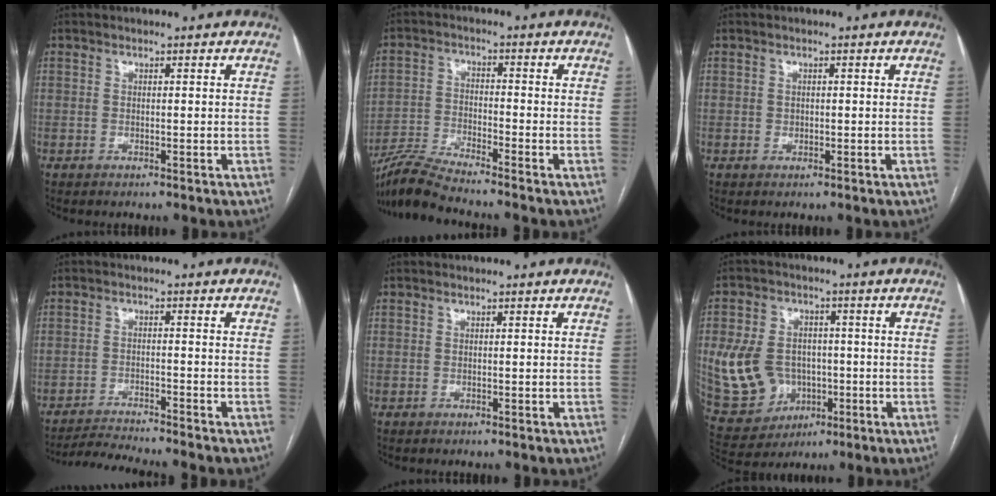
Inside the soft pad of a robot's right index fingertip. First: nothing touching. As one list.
[{"total": 7.3, "force": [-6.7, -1.0, 2.7], "torque": [-0.062, -0.023, -0.133]}, {"total": 0.8, "force": [0.0, 0.8, 0.3], "torque": [-0.004, 0.001, 0.002]}, {"total": 6.8, "force": [-6.4, -1.5, 1.6], "torque": [-0.023, -0.016, -0.110]}, {"total": 0.0}, {"total": 13.0, "force": [-1.5, 10.5, 7.4], "torque": [-0.175, 0.018, -0.003]}]